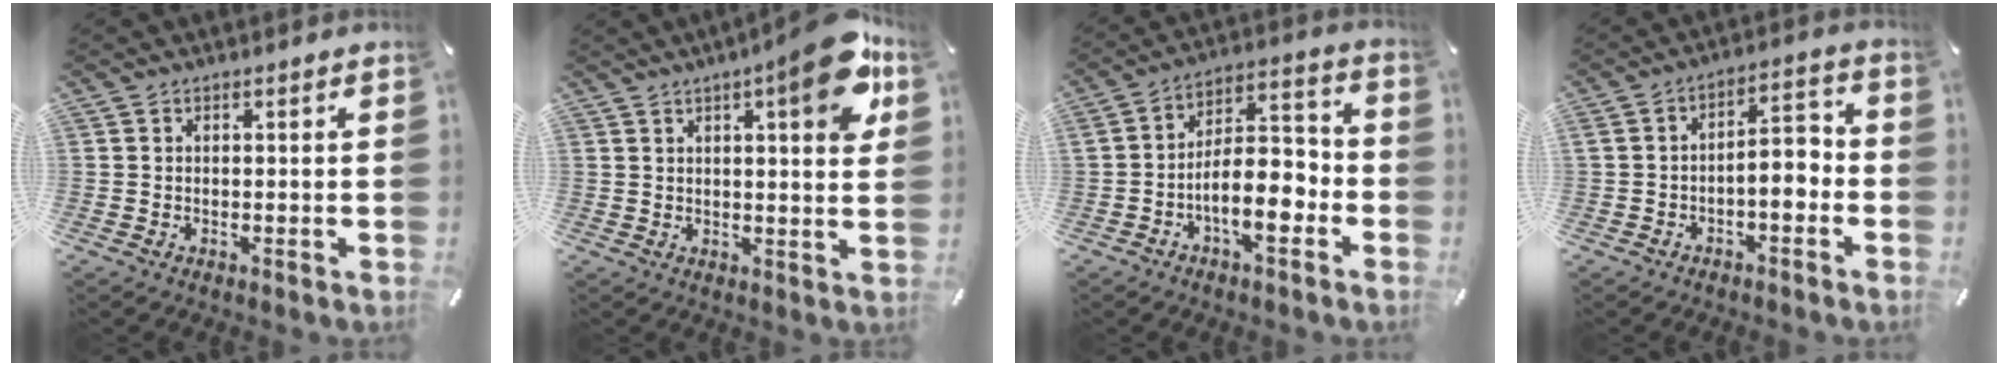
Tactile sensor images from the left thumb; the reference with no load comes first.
{"total": 11.8, "force": [5.8, 2.7, 9.9], "torque": [-0.128, -0.028, 0.087]}
{"total": 11.3, "force": [-5.0, 5.1, 8.8], "torque": [-0.140, 0.009, -0.091]}
{"total": 6.7, "force": [-3.1, 3.1, 5.1], "torque": [-0.084, 0.019, -0.055]}